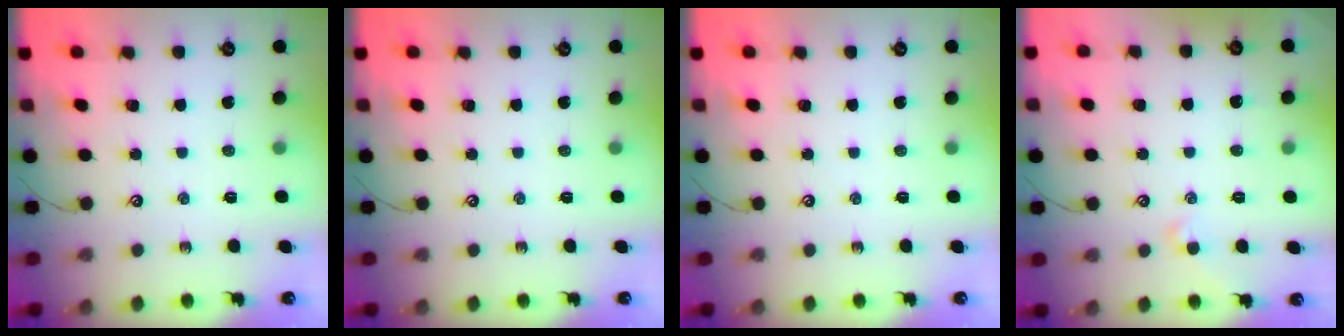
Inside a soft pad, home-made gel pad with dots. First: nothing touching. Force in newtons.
{"total": 0.0}
{"total": 0.0}
{"total": 0.9, "press": 0.7, "slide": 0.5}